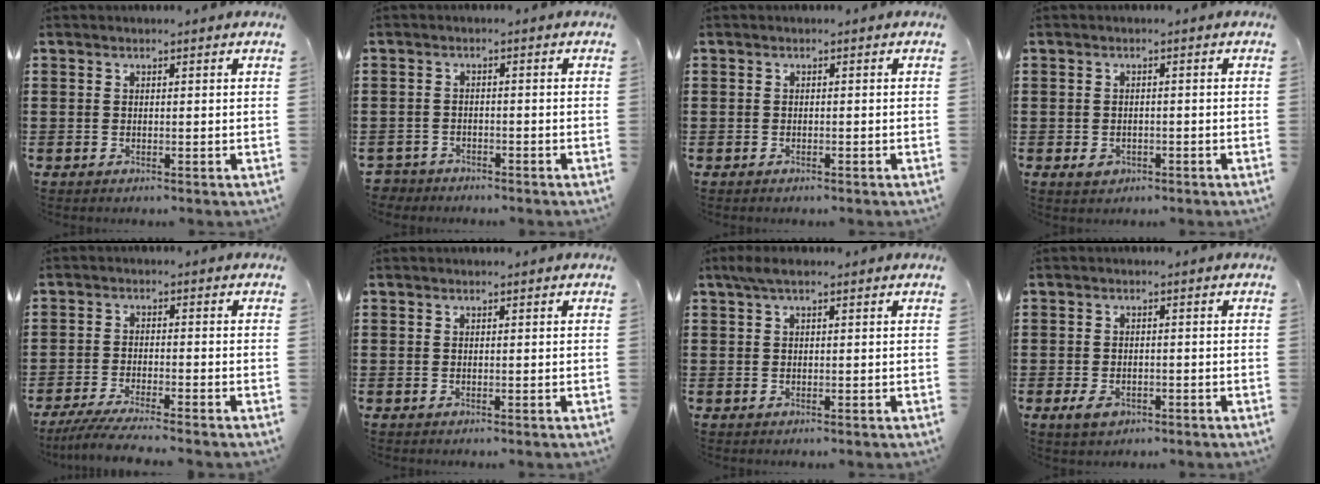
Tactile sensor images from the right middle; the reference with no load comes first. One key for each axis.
{"total": 2.4, "fx": -2.3, "fy": 0.6, "fz": -0.3, "tx": -0.004, "ty": -0.003, "tz": -0.051}
{"total": 0.6, "fx": -0.6, "fy": 0.3, "fz": 0.0, "tx": -0.001, "ty": 0.000, "tz": -0.012}
{"total": 1.4, "fx": -0.7, "fy": 1.0, "fz": 0.7, "tx": -0.018, "ty": -0.001, "tz": -0.016}
{"total": 4.4, "fx": -4.0, "fy": -0.2, "fz": 1.8, "tx": -0.045, "ty": -0.016, "tz": -0.078}
{"total": 0.0}
{"total": 1.4, "fx": 0.5, "fy": 0.1, "fz": 1.3, "tx": -0.027, "ty": 0.002, "tz": 0.009}
{"total": 2.3, "fx": -1.2, "fy": 1.4, "fz": 1.3, "tx": -0.033, "ty": -0.003, "tz": -0.026}